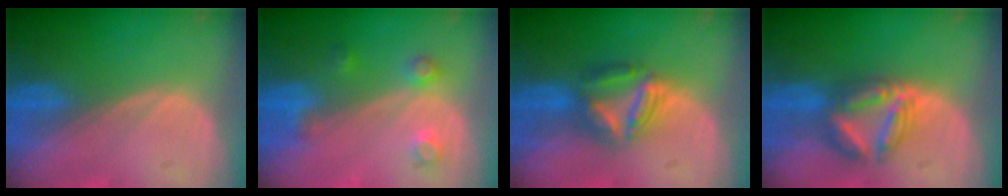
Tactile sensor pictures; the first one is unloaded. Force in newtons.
{"total": 3.7, "press": 3.4, "slide": 1.4}
{"total": 6.6, "press": 6.2, "slide": 2.5}
{"total": 6.5, "press": 6.5, "slide": 0.4}